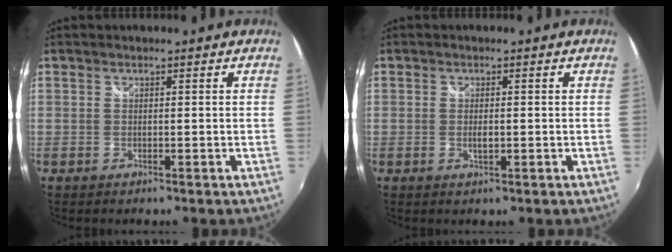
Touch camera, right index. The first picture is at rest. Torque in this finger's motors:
{"motor_torque": [0.11, -0.02, 0.13, 0.02]}